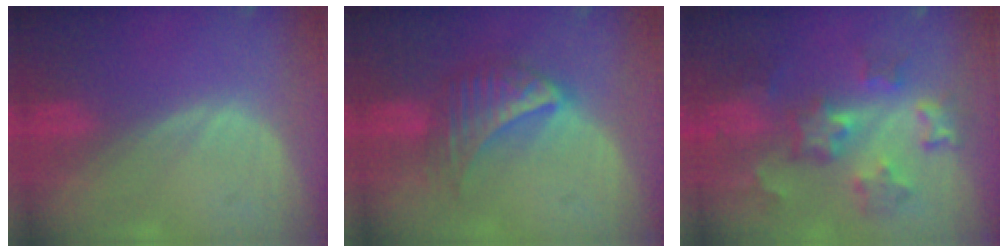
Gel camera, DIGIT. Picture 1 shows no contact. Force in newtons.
{"total": 7.4, "press": 6.5, "slide": 3.6}
{"total": 8.4, "press": 7.7, "slide": 3.3}